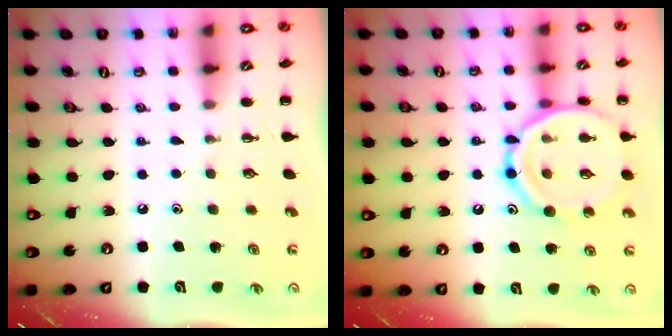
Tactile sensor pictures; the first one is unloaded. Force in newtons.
{"total": 16.9, "press": 16.8, "slide": 1.9}